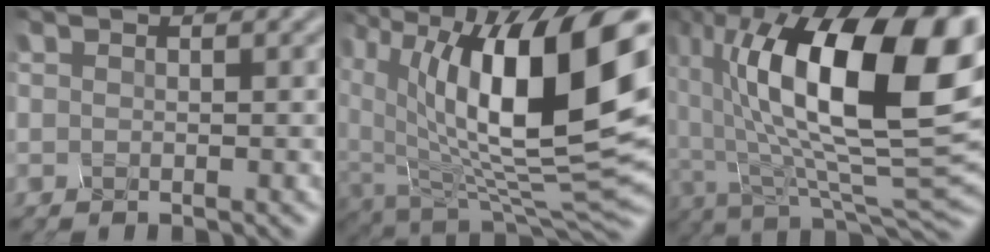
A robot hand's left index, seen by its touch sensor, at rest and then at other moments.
{"total": 16.8, "force": [3.6, 8.4, 14.1], "torque": [-0.236, 0.002, 0.070]}
{"total": 18.7, "force": [3.2, 8.5, 16.3], "torque": [-0.258, 0.007, 0.054]}